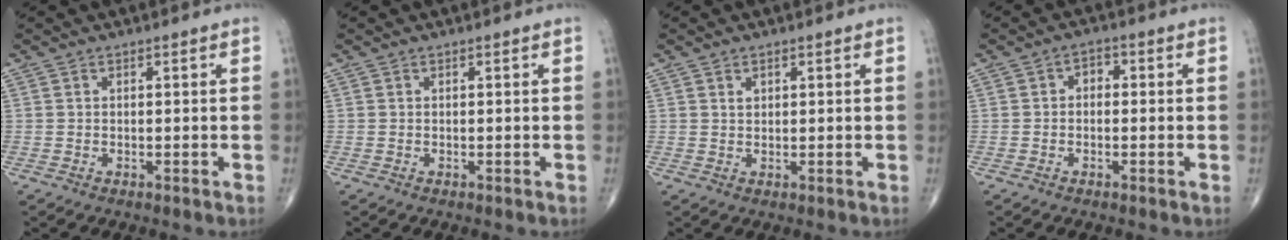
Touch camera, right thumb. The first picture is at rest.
{"total": 0.0}
{"total": 1.2, "force": [0.7, 0.8, 0.6], "torque": [-0.004, -0.003, 0.012]}
{"total": 2.6, "force": [0.0, 1.9, 1.8], "torque": [-0.011, 0.012, -0.009]}